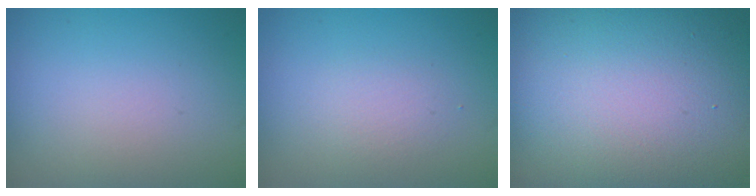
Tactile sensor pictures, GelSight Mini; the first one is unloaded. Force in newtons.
{"total": 1.3, "press": 1.3, "slide": 0.0}
{"total": 21.1, "press": 21.1, "slide": 0.7}